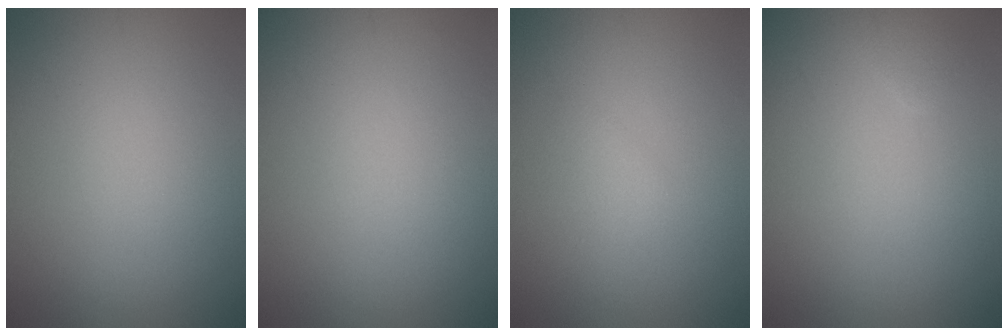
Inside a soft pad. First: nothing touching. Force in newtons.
{"total": 0.0}
{"total": 1.2, "press": 1.2, "slide": 0.1}
{"total": 0.8, "press": 0.8, "slide": 0.1}